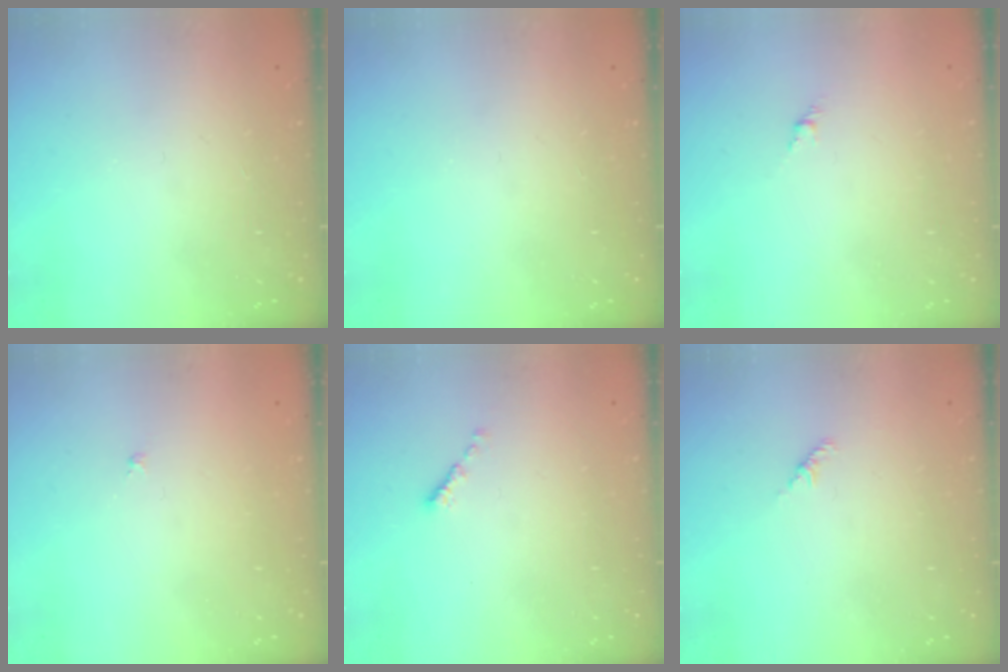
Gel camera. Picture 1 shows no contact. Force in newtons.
{"total": 0.0}
{"total": 1.5, "press": 1.4, "slide": 0.6}
{"total": 1.0, "press": 0.9, "slide": 0.3}
{"total": 0.0}
{"total": 1.8, "press": 1.7, "slide": 0.6}